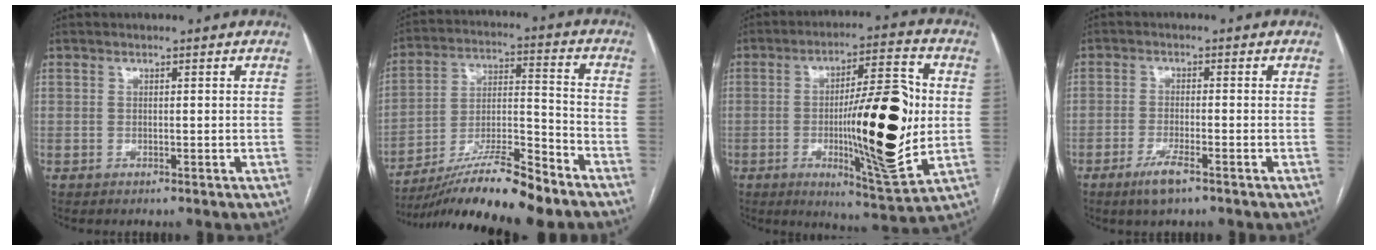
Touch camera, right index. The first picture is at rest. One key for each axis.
{"total": 17.2, "fx": -13.6, "fy": 0.9, "fz": 10.4, "tx": -0.184, "ty": -0.012, "tz": -0.238}
{"total": 19.1, "fx": -1.0, "fy": 2.9, "fz": 18.9, "tx": -0.289, "ty": 0.001, "tz": -0.013}
{"total": 4.1, "fx": -2.6, "fy": 0.5, "fz": 3.1, "tx": -0.065, "ty": -0.007, "tz": -0.049}